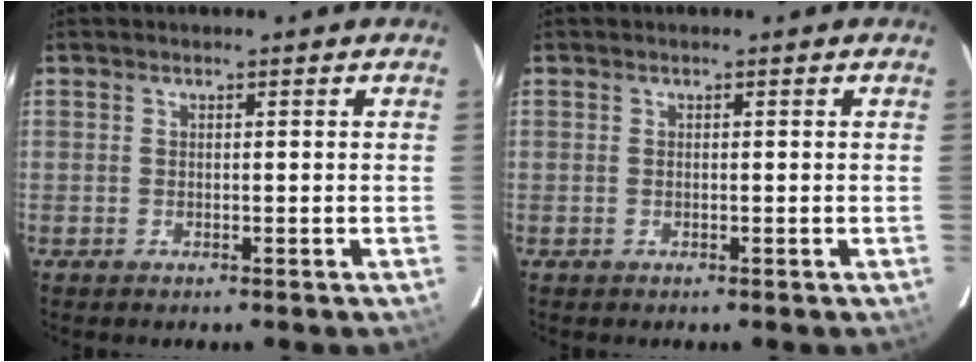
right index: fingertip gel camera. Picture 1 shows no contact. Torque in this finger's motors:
{"motor_torque": [0.00, 0.00, 0.00, 0.00]}